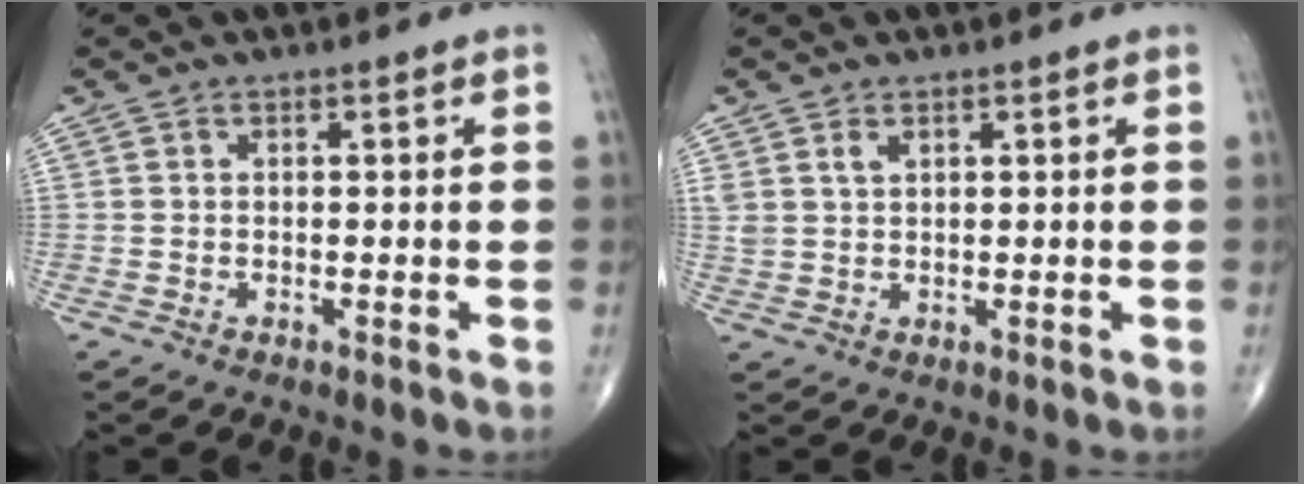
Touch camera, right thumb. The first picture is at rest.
{"total": 2.5, "force": [1.4, 1.4, 1.5], "torque": [-0.031, -0.001, 0.036]}